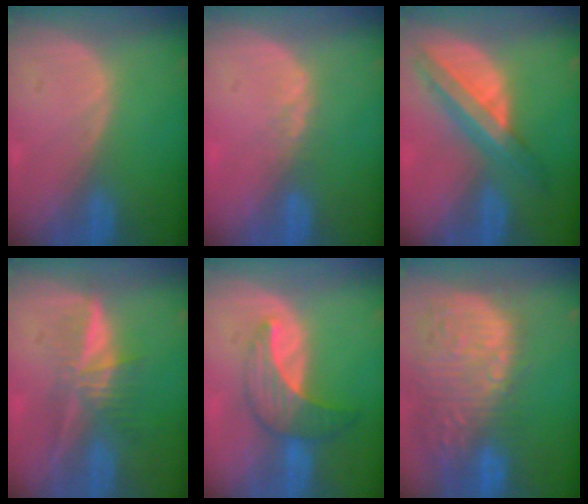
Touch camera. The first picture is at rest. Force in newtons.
{"total": 1.7, "press": 1.4, "slide": 0.9}
{"total": 8.2, "press": 6.9, "slide": 4.4}
{"total": 5.9, "press": 5.6, "slide": 2.0}
{"total": 7.3, "press": 6.6, "slide": 3.1}
{"total": 15.4, "press": 12.6, "slide": 8.9}